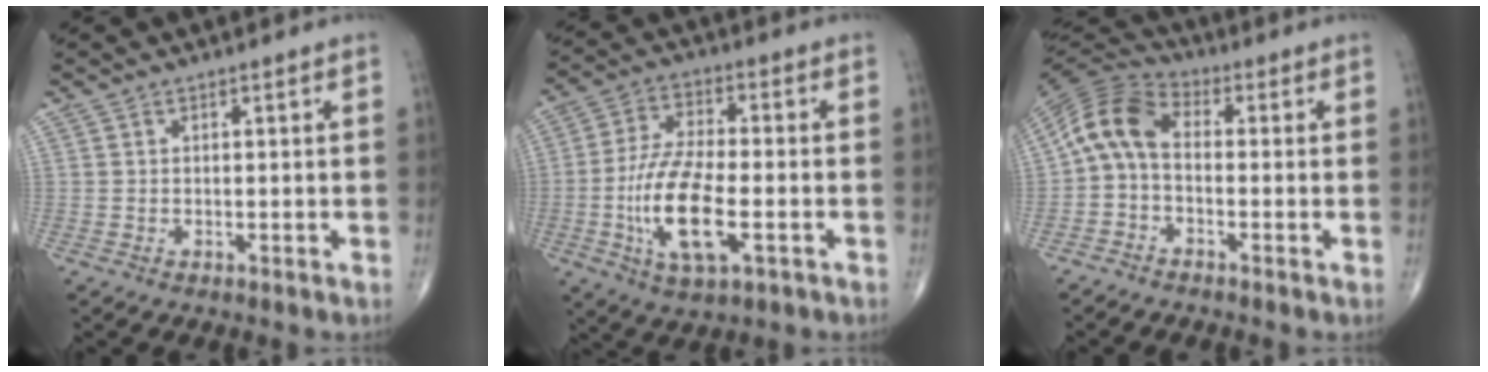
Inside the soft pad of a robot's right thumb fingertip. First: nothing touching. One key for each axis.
{"total": 14.3, "fx": -3.8, "fy": 5.6, "fz": 12.6, "tx": -0.252, "ty": 0.010, "tz": -0.068}
{"total": 9.3, "fx": -0.5, "fy": 5.7, "fz": 7.4, "tx": -0.137, "ty": 0.029, "tz": -0.030}